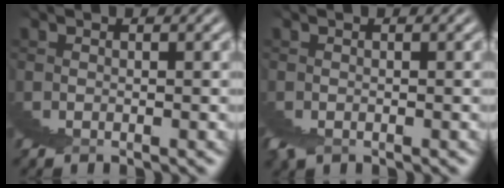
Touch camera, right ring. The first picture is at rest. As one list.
[{"total": 0.5, "force": [0.5, 0.0, 0.2], "torque": [-0.003, 0.004, 0.004]}]